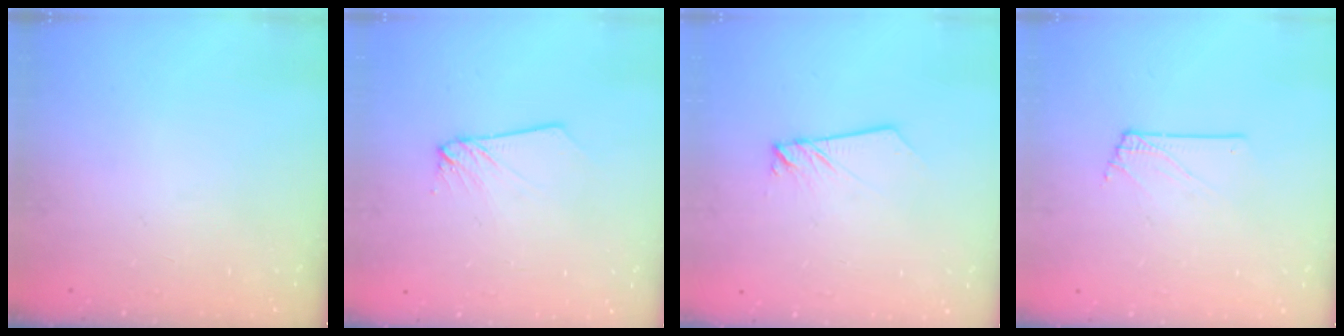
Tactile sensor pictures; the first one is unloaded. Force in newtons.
{"total": 3.1, "press": 3.0, "slide": 0.3}
{"total": 2.0, "press": 2.0, "slide": 0.2}
{"total": 1.6, "press": 1.6, "slide": 0.2}